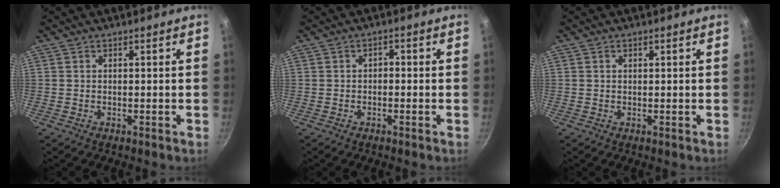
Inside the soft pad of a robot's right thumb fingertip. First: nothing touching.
{"total": 1.4, "force": [-0.3, 1.1, 0.9], "torque": [-0.001, 0.008, -0.010]}
{"total": 0.7, "force": [0.3, 0.4, 0.4], "torque": [-0.005, 0.000, 0.004]}